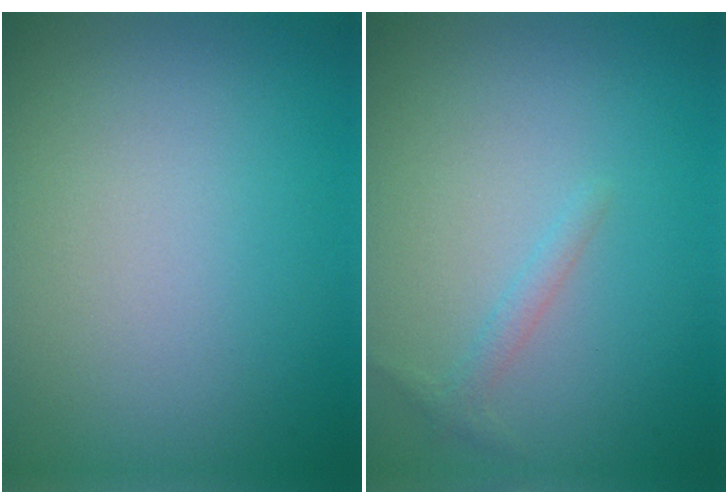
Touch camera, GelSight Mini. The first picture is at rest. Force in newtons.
{"total": 1.1, "press": 1.1, "slide": 0.1}